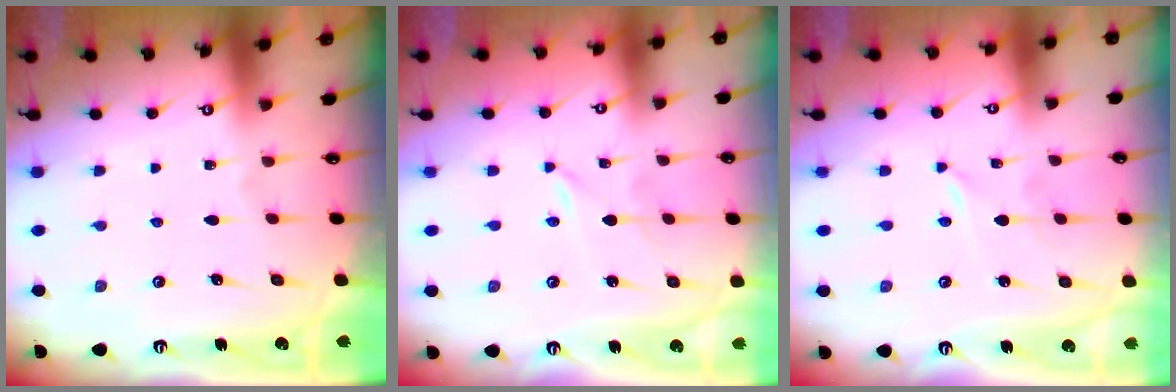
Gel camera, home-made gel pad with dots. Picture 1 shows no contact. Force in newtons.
{"total": 0.0}
{"total": 0.0}